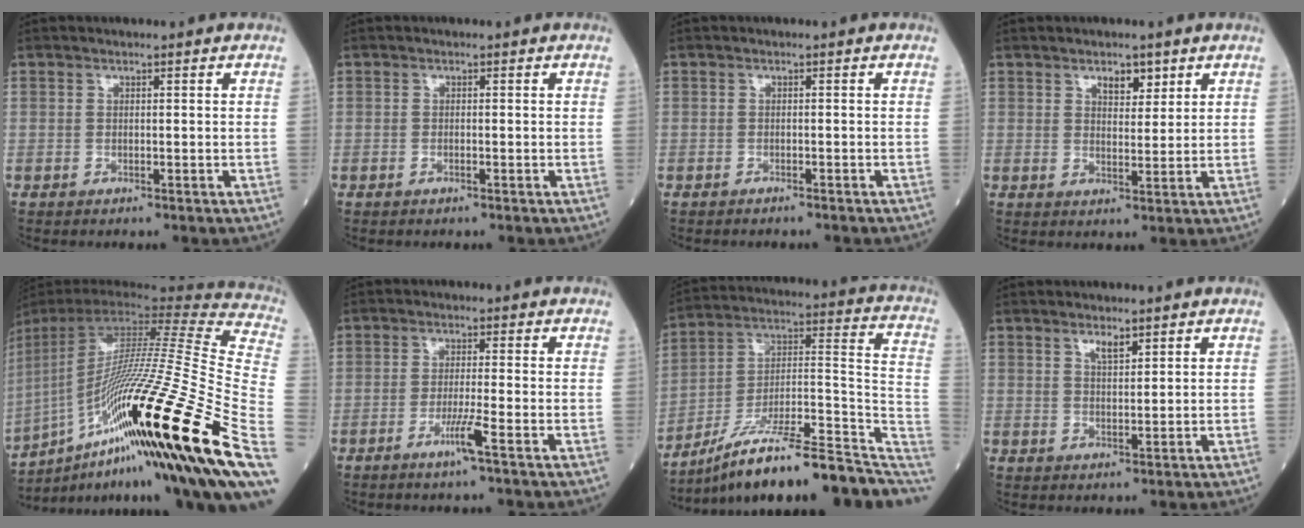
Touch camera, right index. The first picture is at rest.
{"total": 0.5, "force": [-0.3, 0.1, 0.4], "torque": [-0.011, 0.000, -0.006]}
{"total": 1.6, "force": [-1.6, 0.1, 0.5], "torque": [-0.009, -0.001, -0.019]}
{"total": 3.3, "force": [2.1, 1.6, 2.0], "torque": [-0.027, -0.002, 0.036]}
{"total": 42.6, "force": [-11.0, 3.8, 41.0], "torque": [-0.659, -0.019, -0.199]}
{"total": 3.8, "force": [-2.1, -0.8, 3.1], "torque": [-0.064, -0.009, -0.043]}
{"total": 23.2, "force": [-17.5, 3.9, 14.7], "torque": [-0.163, 0.028, -0.280]}
{"total": 2.2, "force": [1.6, 0.6, 1.5], "torque": [-0.028, -0.001, 0.030]}